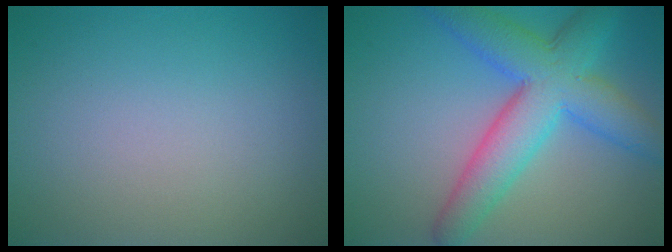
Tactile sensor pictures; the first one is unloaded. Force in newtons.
{"total": 7.9, "press": 7.9, "slide": 0.1}